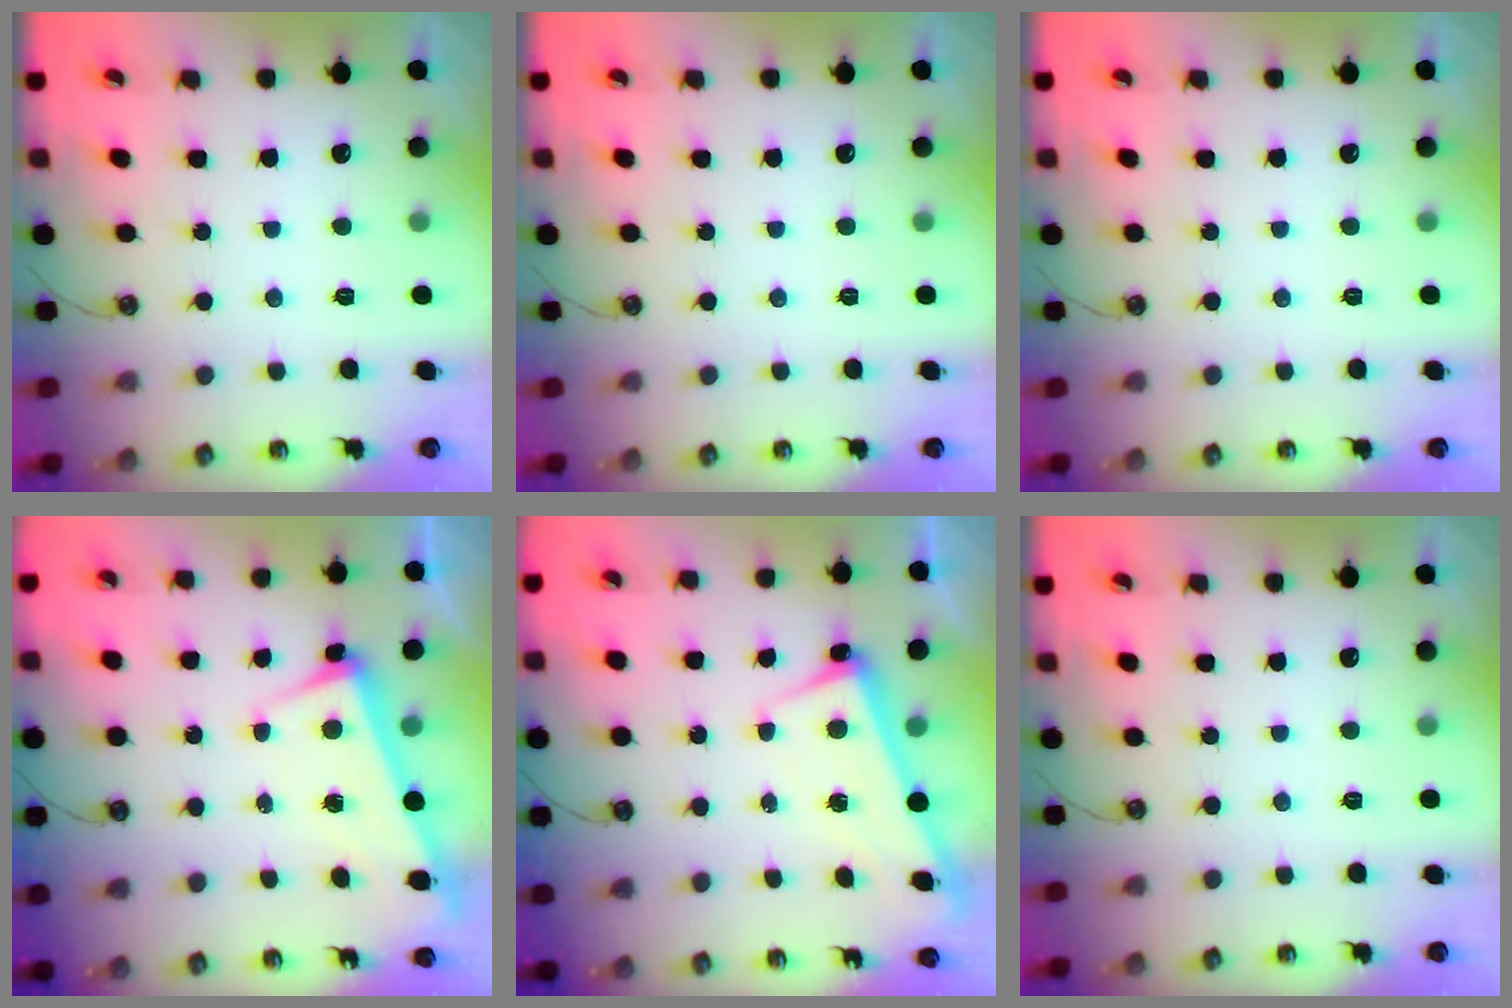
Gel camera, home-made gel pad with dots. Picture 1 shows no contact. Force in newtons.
{"total": 0.0}
{"total": 0.0}
{"total": 3.2, "press": 3.1, "slide": 1.1}
{"total": 2.6, "press": 2.5, "slide": 0.6}
{"total": 0.0}